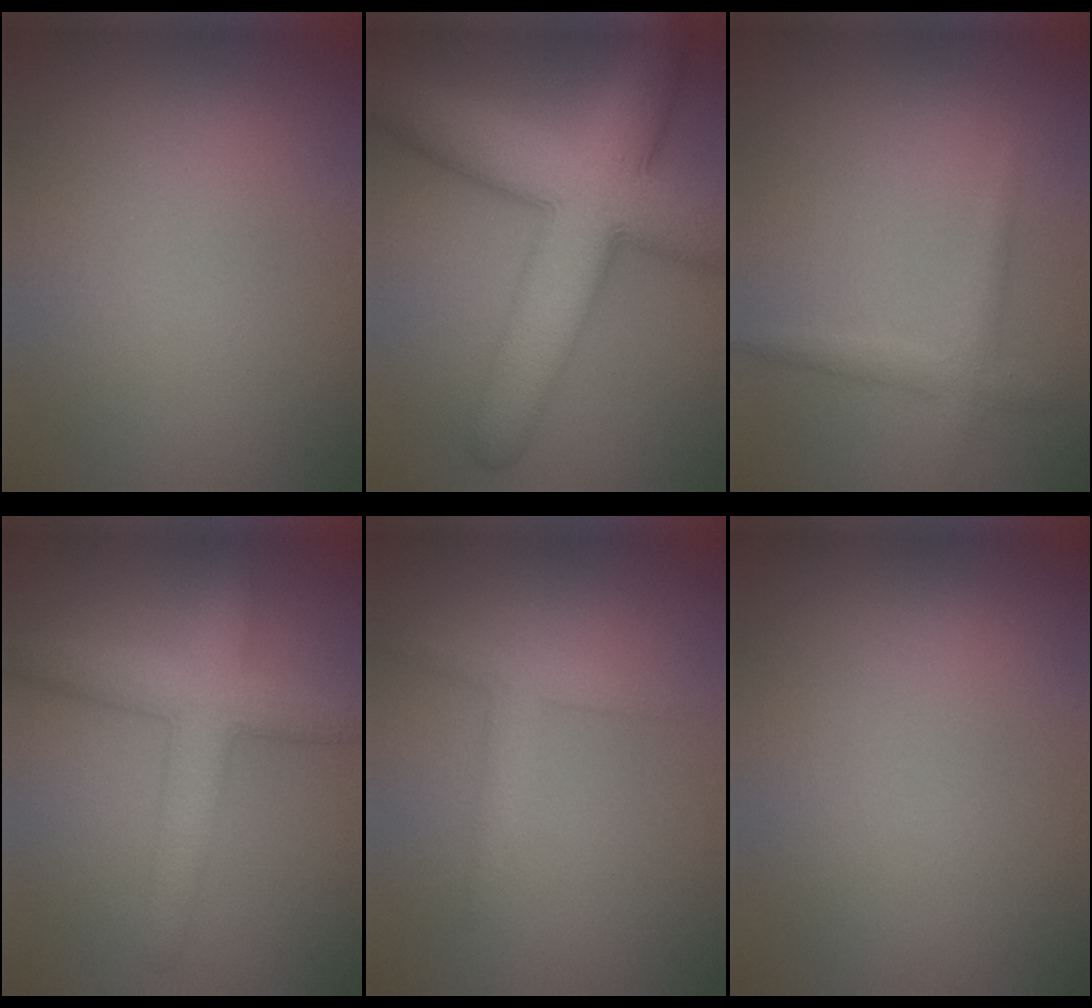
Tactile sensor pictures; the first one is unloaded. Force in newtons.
{"total": 11.5, "press": 11.5, "slide": 0.4}
{"total": 1.8, "press": 1.8, "slide": 0.0}
{"total": 5.2, "press": 5.2, "slide": 0.1}
{"total": 2.0, "press": 2.0, "slide": 0.1}
{"total": 0.0}